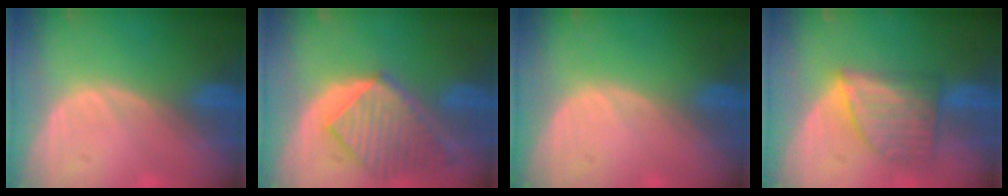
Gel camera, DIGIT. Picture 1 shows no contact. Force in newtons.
{"total": 8.3, "press": 7.6, "slide": 3.4}
{"total": 0.0}
{"total": 7.0, "press": 6.6, "slide": 2.4}